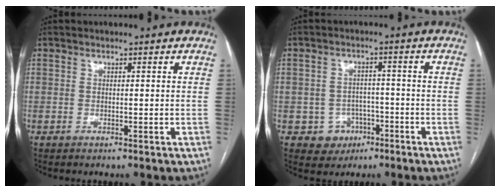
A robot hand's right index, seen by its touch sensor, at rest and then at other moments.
{"total": 3.8, "force": [-1.6, 3.4, 0.6], "torque": [0.001, 0.011, -0.018]}